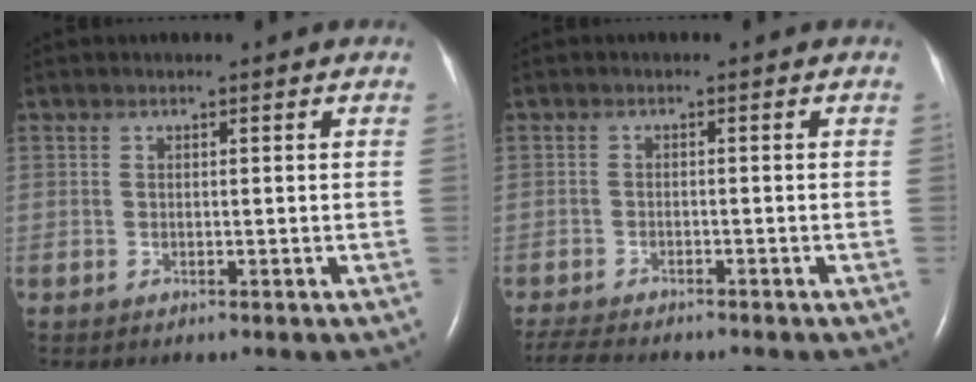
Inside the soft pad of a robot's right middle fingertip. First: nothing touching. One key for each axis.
{"total": 6.4, "fx": -5.7, "fy": 1.2, "fz": 2.6, "tx": -0.049, "ty": -0.014, "tz": -0.092}